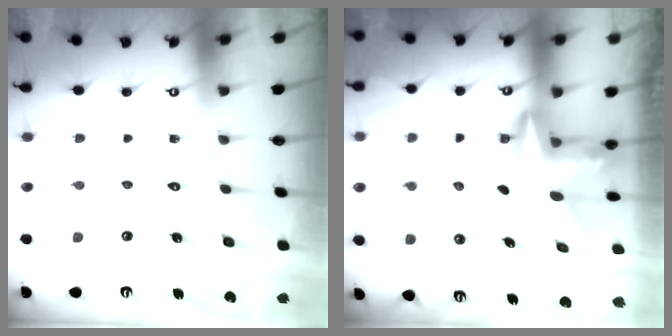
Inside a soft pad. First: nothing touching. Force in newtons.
{"total": 3.0, "press": 3.0, "slide": 0.2}